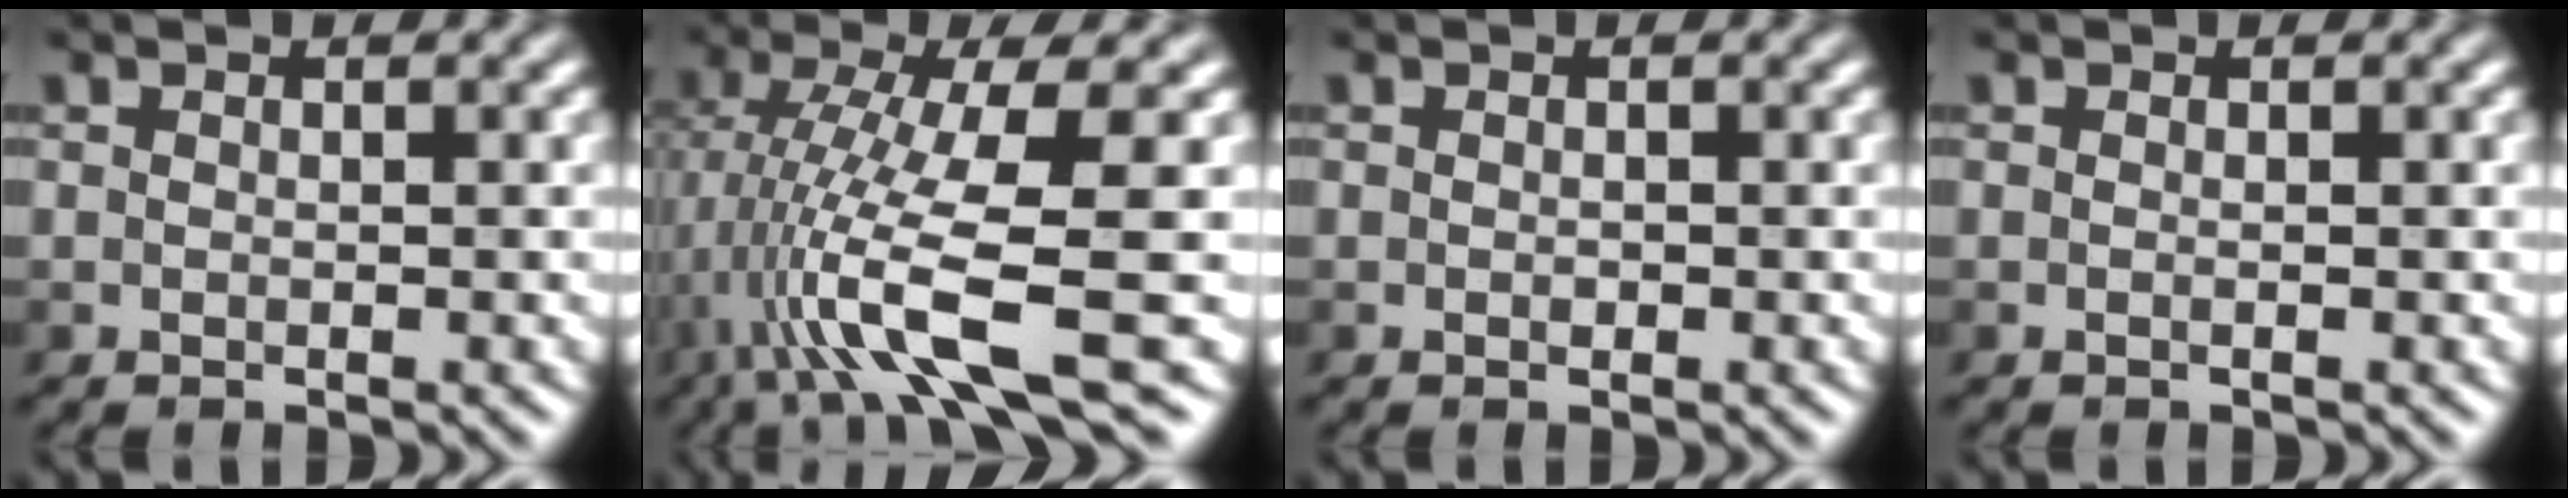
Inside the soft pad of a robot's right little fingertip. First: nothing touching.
{"total": 8.4, "force": [-2.1, 1.1, 8.1], "torque": [-0.165, 0.000, -0.039]}
{"total": 0.0}
{"total": 0.0}